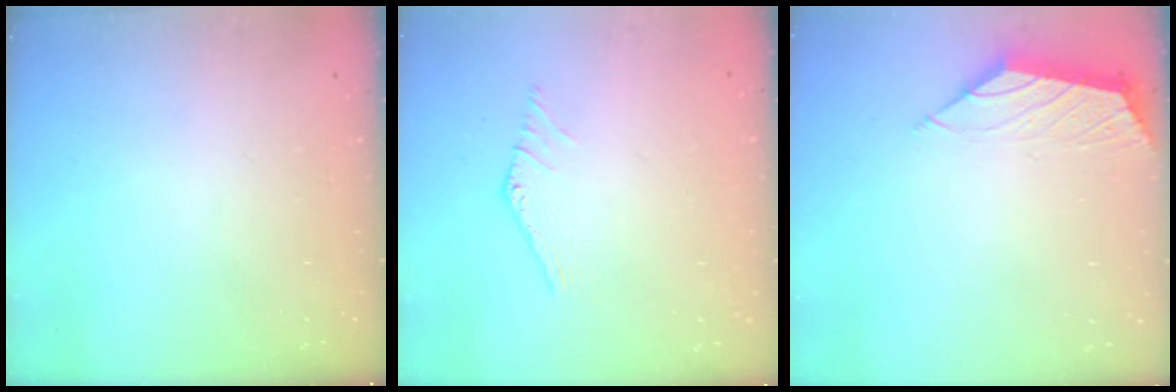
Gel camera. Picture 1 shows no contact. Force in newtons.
{"total": 0.0}
{"total": 1.8, "press": 1.7, "slide": 0.5}